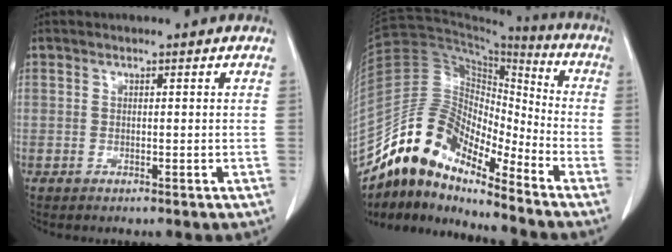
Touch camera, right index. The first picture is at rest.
{"total": 13.0, "force": [-11.1, 4.3, 5.4], "torque": [-0.096, 0.065, -0.205]}